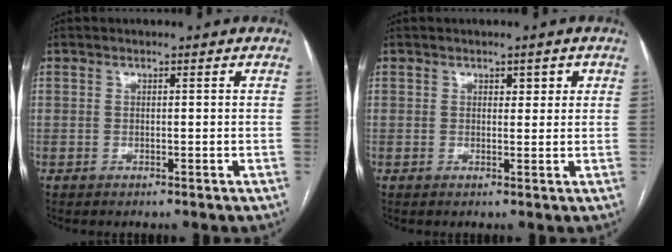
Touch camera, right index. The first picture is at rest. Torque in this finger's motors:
{"motor_torque": [0.02, 0.06, 0.00, 0.01]}